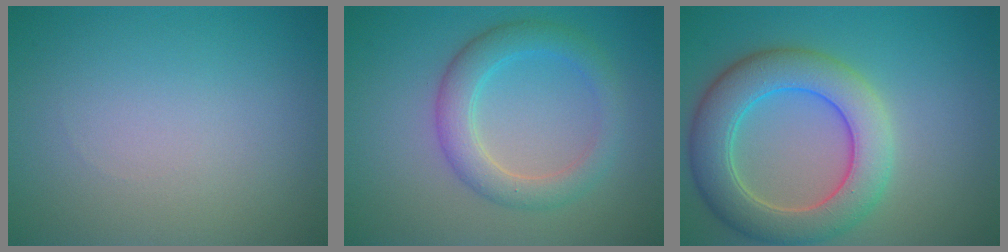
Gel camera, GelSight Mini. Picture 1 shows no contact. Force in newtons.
{"total": 4.0, "press": 3.9, "slide": 0.4}
{"total": 7.2, "press": 7.2, "slide": 0.5}